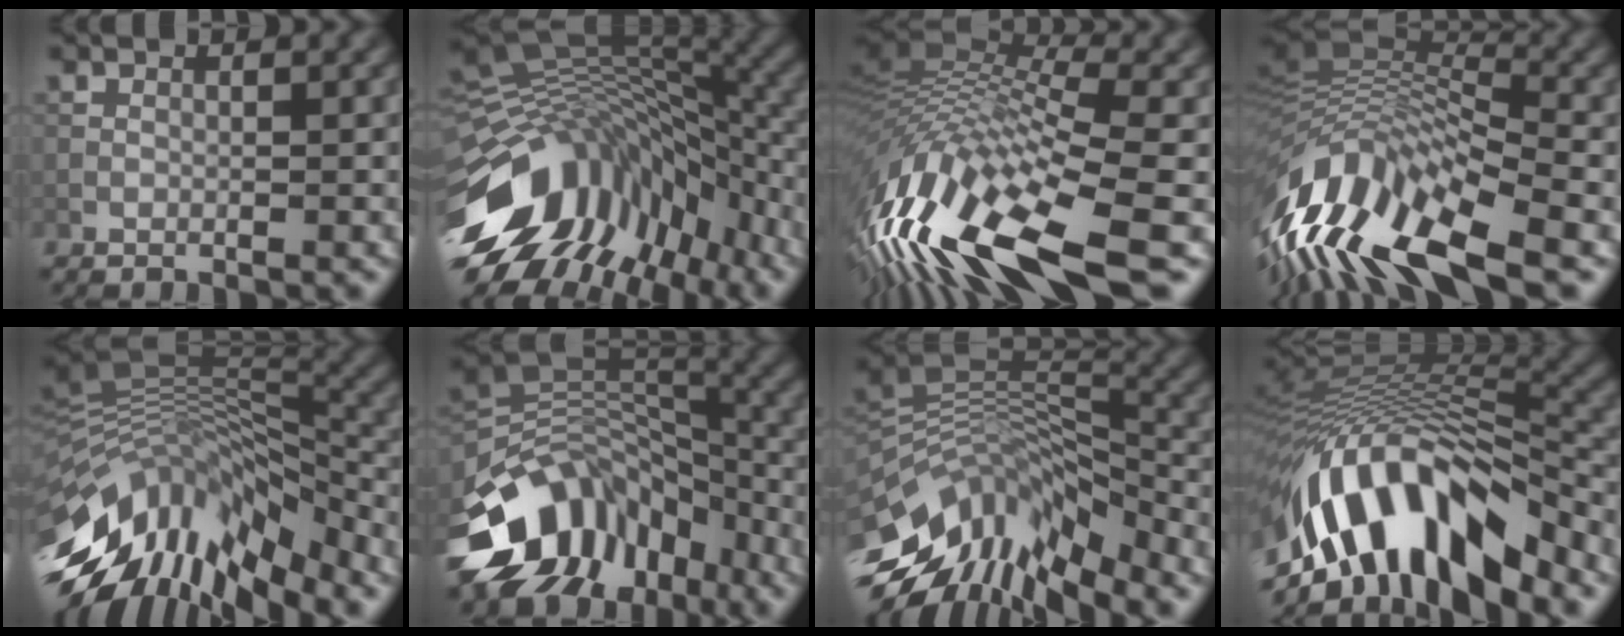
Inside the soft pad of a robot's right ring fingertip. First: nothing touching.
{"total": 15.1, "force": [-6.9, 8.7, 10.3], "torque": [-0.207, 0.006, -0.122]}
{"total": 15.9, "force": [-5.3, 4.9, 14.2], "torque": [-0.293, 0.002, -0.084]}
{"total": 14.1, "force": [-6.0, 5.3, 11.6], "torque": [-0.228, 0.020, -0.110]}
{"total": 14.3, "force": [-7.3, 6.1, 10.6], "torque": [-0.205, 0.014, -0.135]}
{"total": 11.8, "force": [-6.2, 8.1, 6.0], "torque": [-0.105, 0.019, -0.120]}
{"total": 12.4, "force": [-7.9, 5.4, 7.8], "torque": [-0.159, 0.017, -0.144]}
{"total": 14.8, "force": [-7.6, 6.0, 11.2], "torque": [-0.216, 0.021, -0.126]}